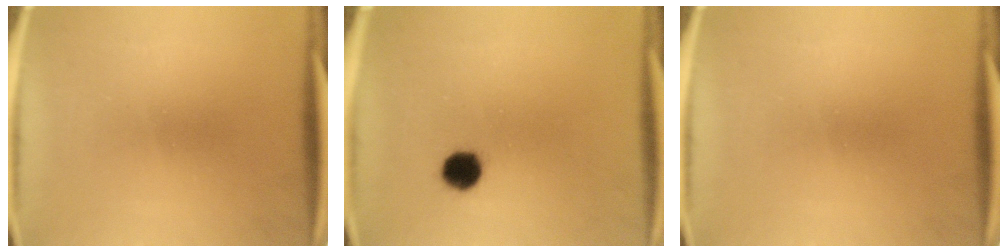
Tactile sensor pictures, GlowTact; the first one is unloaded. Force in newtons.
{"total": 5.3}
{"total": 0.0}